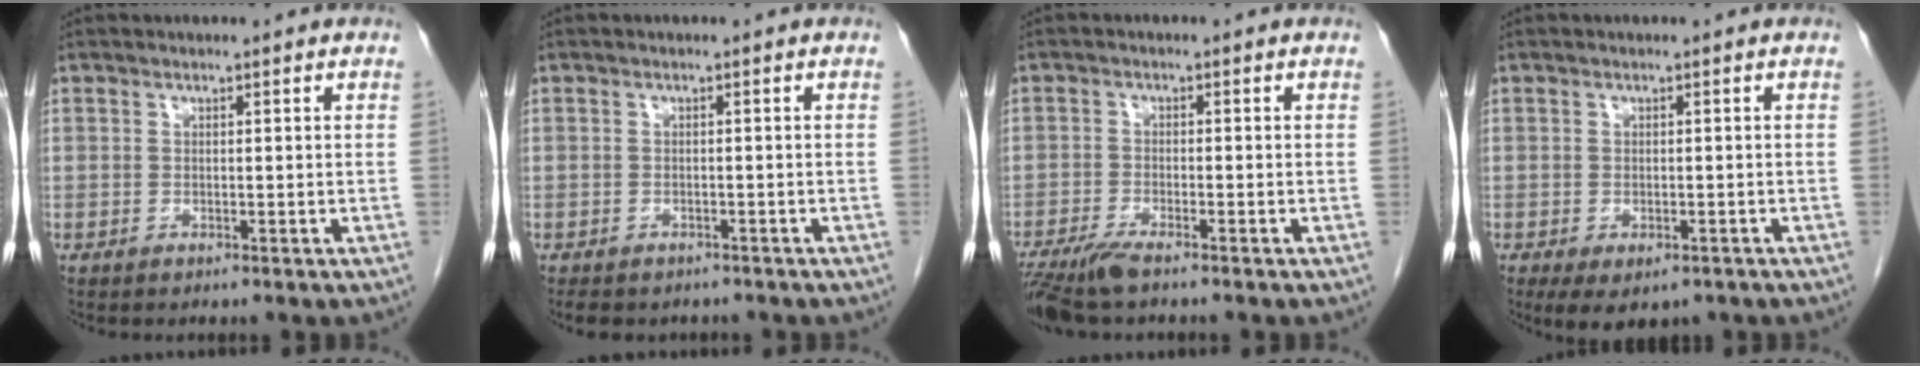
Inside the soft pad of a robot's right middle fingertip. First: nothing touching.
{"total": 6.0, "force": [-5.1, 2.7, 1.9], "torque": [-0.025, 0.000, -0.063]}
{"total": 5.4, "force": [-4.2, 0.5, 3.3], "torque": [-0.064, -0.014, -0.078]}
{"total": 5.6, "force": [-3.6, 2.9, 3.2], "torque": [-0.041, -0.007, -0.048]}